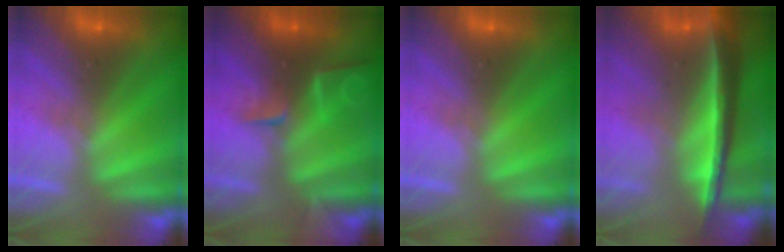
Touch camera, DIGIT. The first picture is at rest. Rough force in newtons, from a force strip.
{"total": 2.0}
{"total": 0.0}
{"total": 9.2}